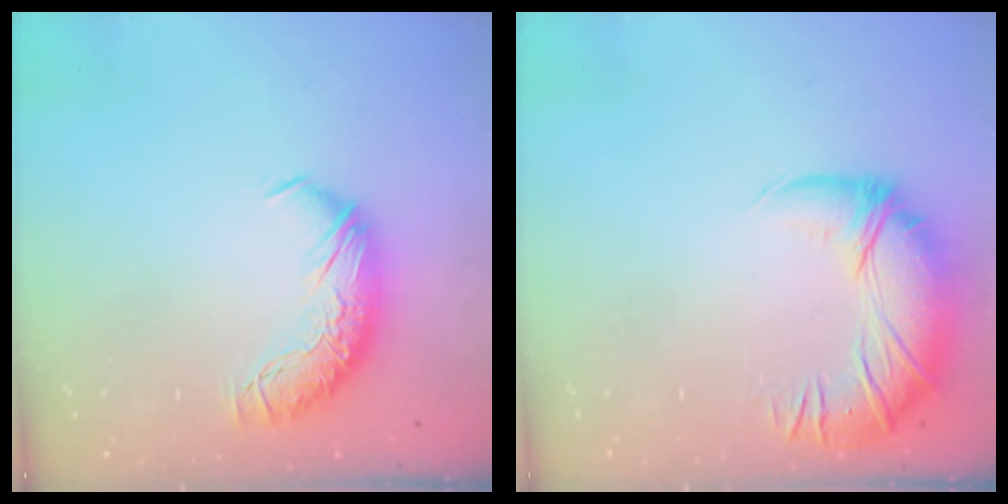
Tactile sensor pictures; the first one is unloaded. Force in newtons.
{"total": 2.9, "press": 0.4, "slide": 2.9}